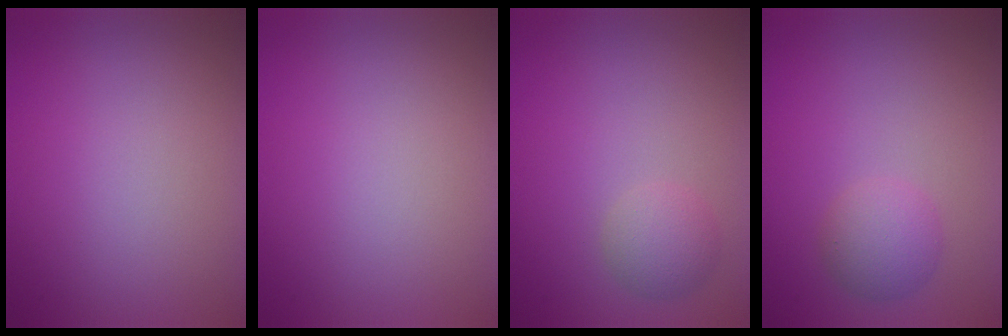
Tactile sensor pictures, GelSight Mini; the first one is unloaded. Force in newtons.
{"total": 0.0}
{"total": 2.1, "press": 2.1, "slide": 0.0}
{"total": 2.4, "press": 2.4, "slide": 0.2}